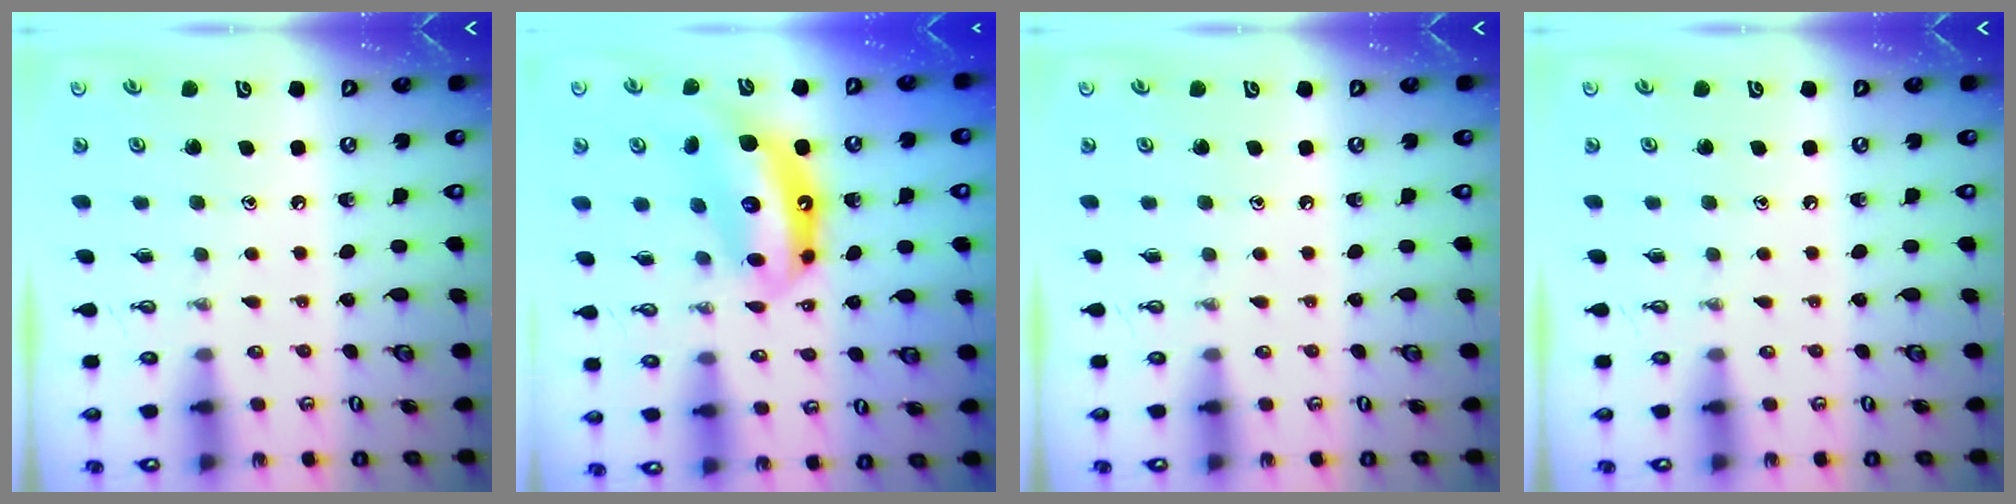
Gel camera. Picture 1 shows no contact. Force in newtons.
{"total": 14.2, "press": 14.1, "slide": 1.1}
{"total": 0.0}
{"total": 0.0}